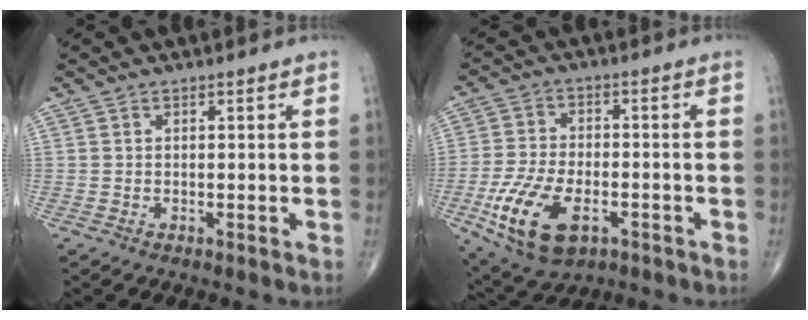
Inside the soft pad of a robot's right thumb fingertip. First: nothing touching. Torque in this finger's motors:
{"motor_torque": [0.28, 0.25, 0.57, 0.19, 0.35]}